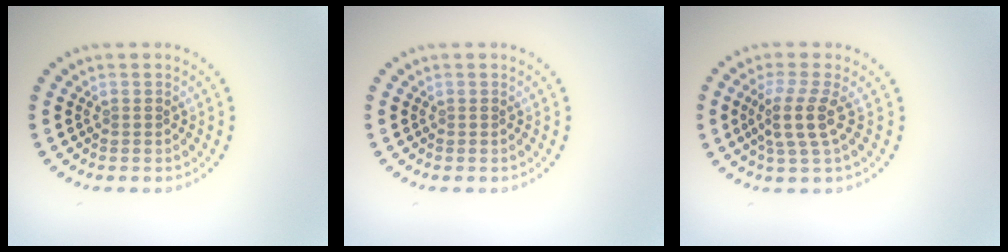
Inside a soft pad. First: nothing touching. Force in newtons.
{"total": 0.0}
{"total": 3.3, "press": 2.5, "slide": 2.2}